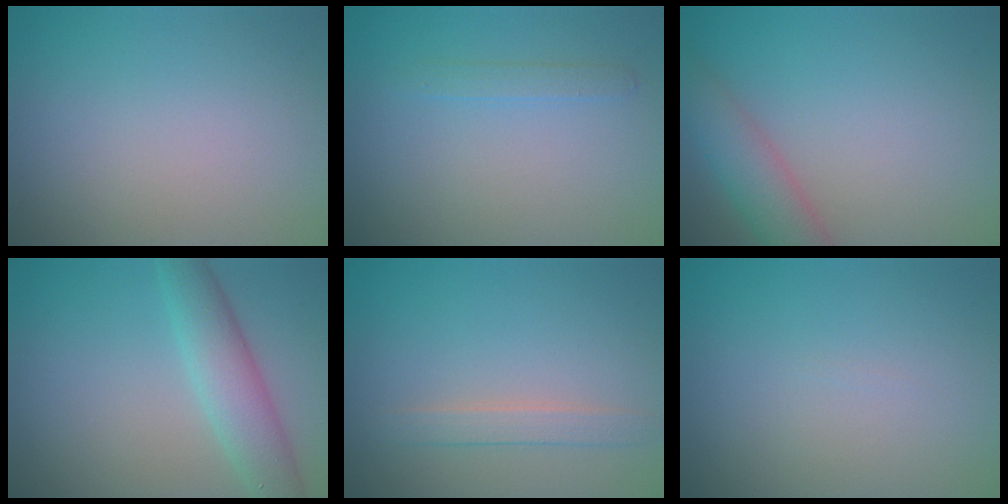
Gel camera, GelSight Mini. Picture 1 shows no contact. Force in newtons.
{"total": 1.1, "press": 1.1, "slide": 0.0}
{"total": 4.0, "press": 4.0, "slide": 0.3}
{"total": 4.0, "press": 4.0, "slide": 0.2}
{"total": 1.8, "press": 1.8, "slide": 0.2}
{"total": 0.0}